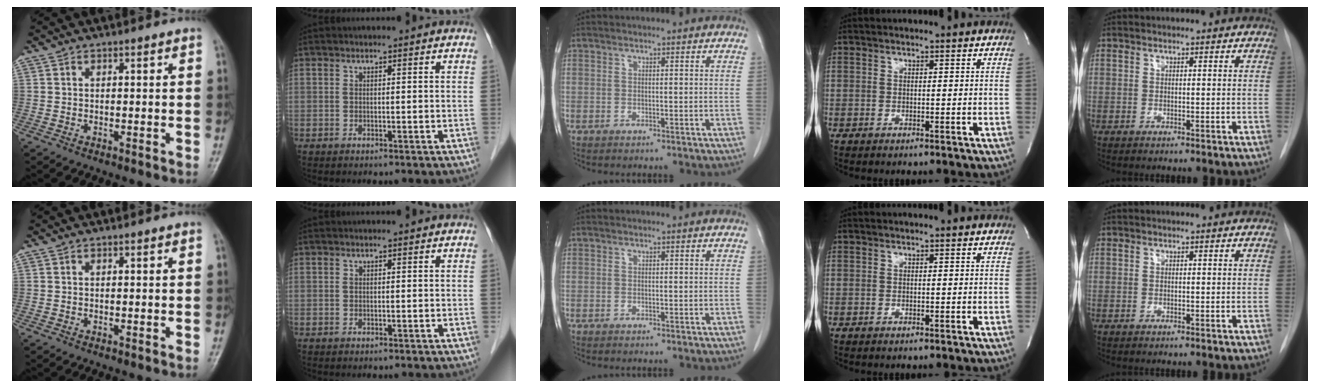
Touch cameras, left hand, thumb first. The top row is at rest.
{}